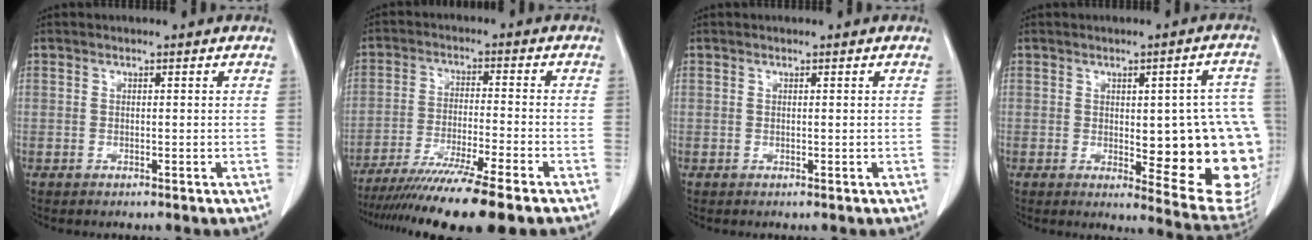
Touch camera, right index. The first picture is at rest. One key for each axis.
{"total": 15.6, "fx": -12.4, "fy": -0.9, "fz": 9.5, "tx": -0.157, "ty": -0.047, "tz": -0.200}
{"total": 0.0}
{"total": 20.0, "fx": -1.7, "fy": 5.5, "fz": 19.1, "tx": -0.147, "ty": 0.012, "tz": 0.002}